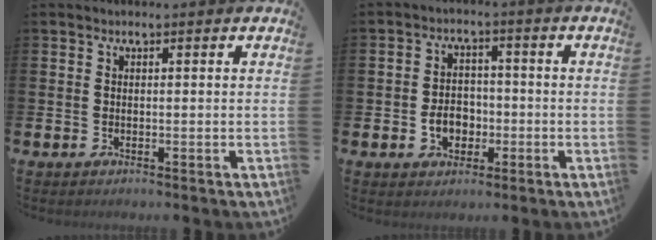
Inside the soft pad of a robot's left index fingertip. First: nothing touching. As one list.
[{"total": 4.3, "force": [-1.3, 3.4, 2.3], "torque": [-0.036, 0.000, -0.031]}]